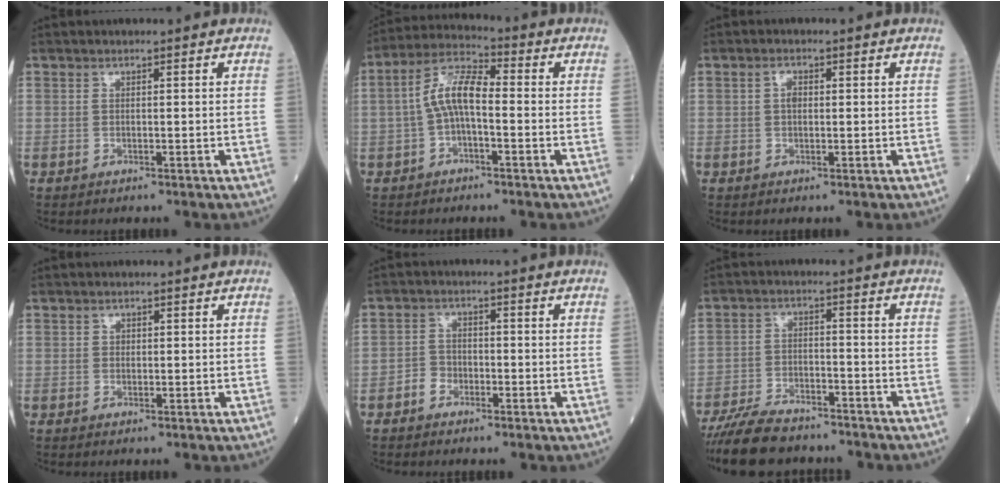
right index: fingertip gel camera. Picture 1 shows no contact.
{"total": 7.4, "force": [-0.8, 2.5, 6.9], "torque": [-0.141, 0.023, -0.020]}
{"total": 1.7, "force": [0.2, 1.0, 1.4], "torque": [-0.026, 0.004, 0.002]}
{"total": 0.6, "force": [0.1, 0.6, 0.3], "torque": [-0.001, 0.001, 0.001]}
{"total": 2.5, "force": [-1.4, 1.9, 0.8], "torque": [-0.010, 0.009, -0.031]}
{"total": 10.3, "force": [-8.9, 3.0, 4.1], "torque": [-0.073, -0.016, -0.149]}